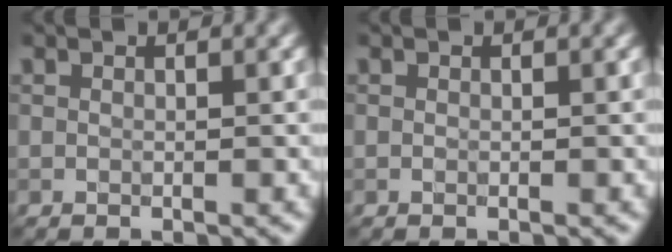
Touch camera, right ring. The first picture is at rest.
{"total": 0.0}